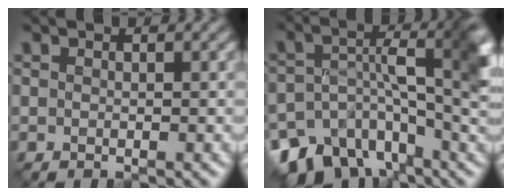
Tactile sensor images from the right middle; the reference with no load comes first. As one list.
[{"total": 10.2, "force": [-5.0, 5.5, 7.0], "torque": [-0.109, -0.008, -0.086]}]